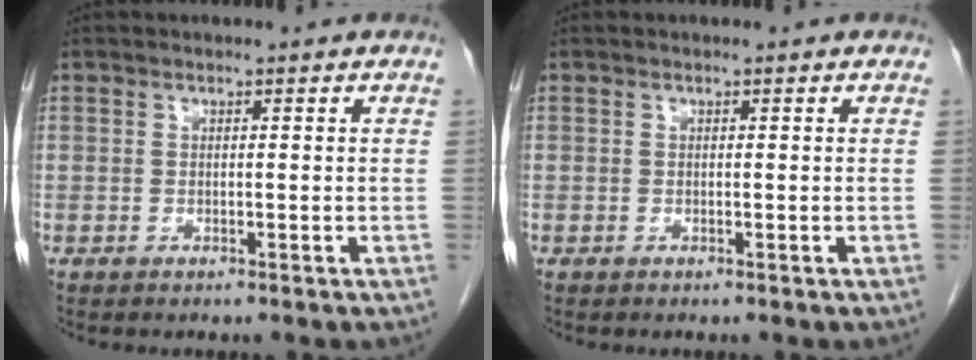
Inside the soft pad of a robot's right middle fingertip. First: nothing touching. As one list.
[{"total": 0.0}]